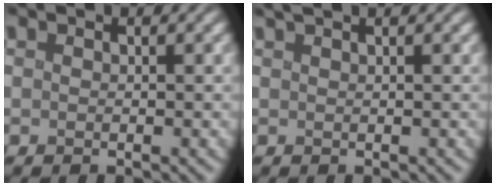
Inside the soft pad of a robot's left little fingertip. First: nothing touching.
{"total": 2.6, "force": [2.0, 0.8, 1.5], "torque": [-0.005, 0.014, 0.010]}